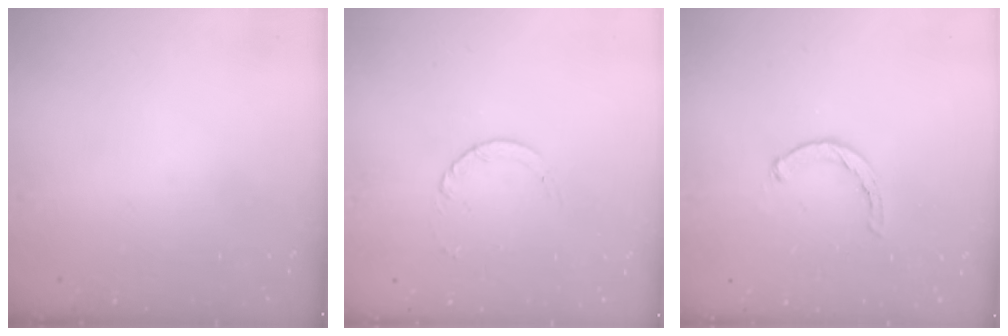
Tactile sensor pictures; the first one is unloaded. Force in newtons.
{"total": 2.5, "press": 2.4, "slide": 0.2}
{"total": 1.1, "press": 1.1, "slide": 0.2}